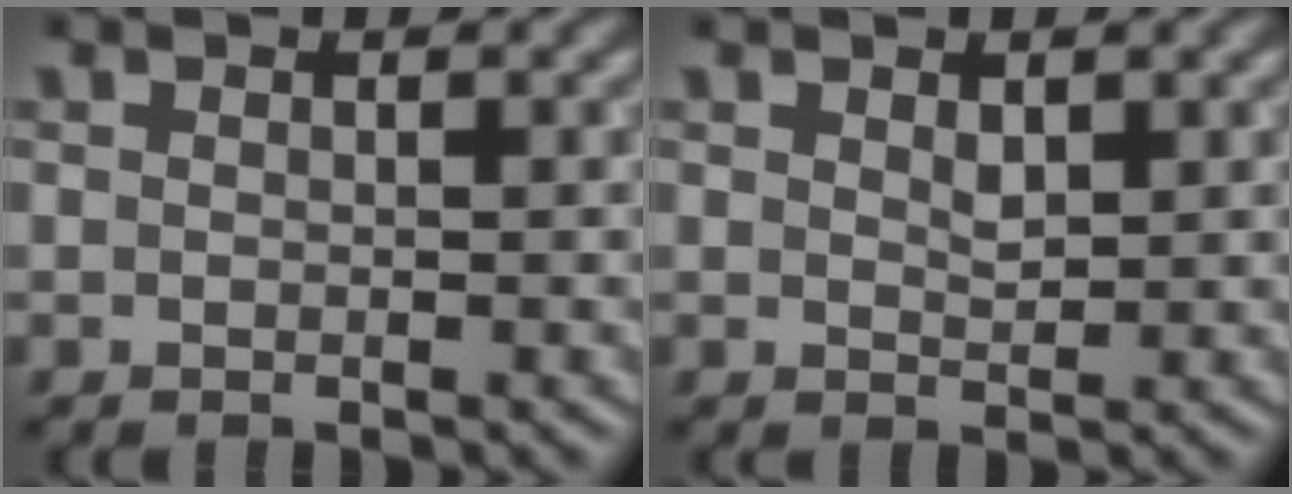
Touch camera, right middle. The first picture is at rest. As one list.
[{"total": 1.1, "force": [0.6, 0.5, 0.7], "torque": [-0.014, -0.002, 0.013]}]